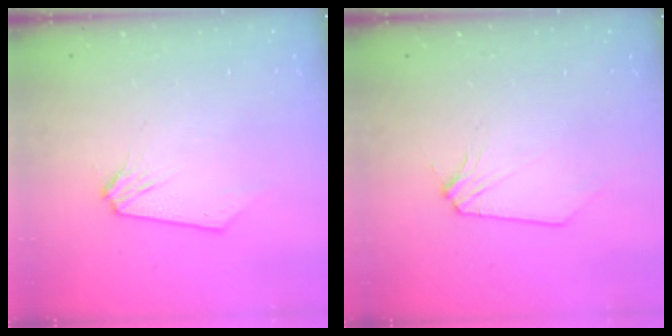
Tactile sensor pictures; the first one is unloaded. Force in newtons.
{"total": 0.6, "press": 0.6, "slide": 0.1}